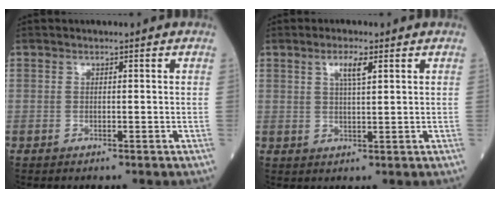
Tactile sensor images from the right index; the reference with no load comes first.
{"total": 3.3, "force": [1.6, 0.4, 2.8], "torque": [-0.054, 0.001, 0.027]}